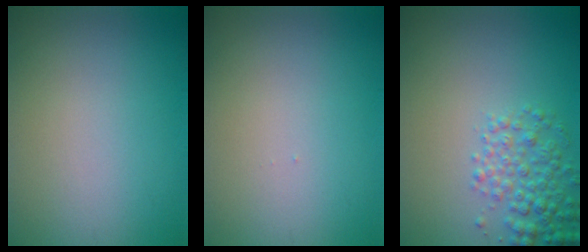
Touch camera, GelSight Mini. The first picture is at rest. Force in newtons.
{"total": 0.0}
{"total": 3.3, "press": 3.3, "slide": 0.1}